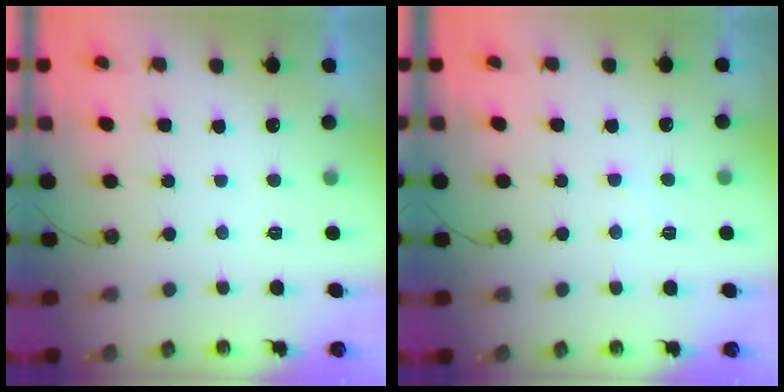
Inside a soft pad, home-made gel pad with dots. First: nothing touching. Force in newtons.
{"total": 5.5, "press": 5.4, "slide": 0.7}